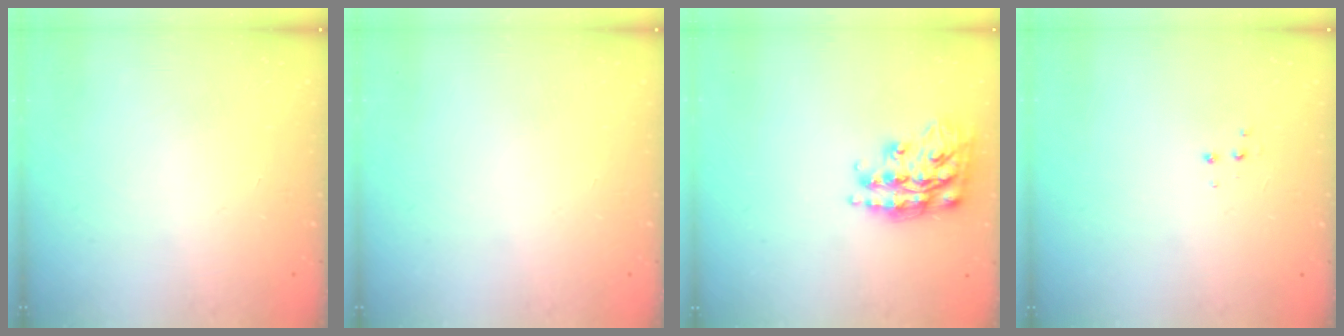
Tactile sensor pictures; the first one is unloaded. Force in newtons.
{"total": 0.0}
{"total": 17.9, "press": 17.8, "slide": 1.1}
{"total": 3.3, "press": 3.2, "slide": 0.4}